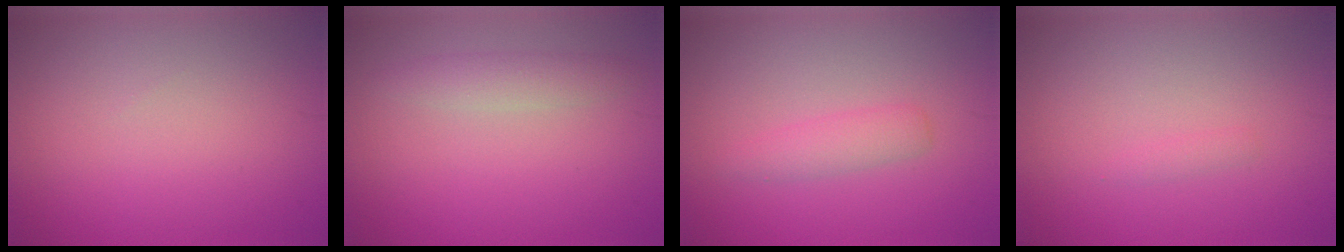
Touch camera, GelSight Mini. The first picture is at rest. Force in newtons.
{"total": 1.9, "press": 1.9, "slide": 0.0}
{"total": 1.8, "press": 1.8, "slide": 0.1}
{"total": 0.6, "press": 0.6, "slide": 0.1}